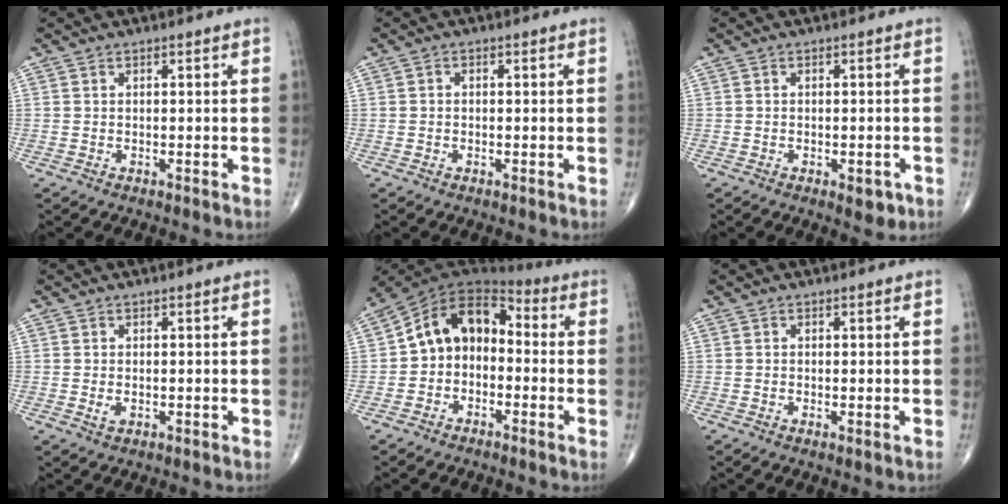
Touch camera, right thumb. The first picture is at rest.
{"total": 0.7, "force": [-0.1, 0.5, 0.4], "torque": [-0.001, 0.002, -0.006]}
{"total": 3.3, "force": [-1.4, 1.7, 2.5], "torque": [-0.019, 0.001, -0.012]}
{"total": 1.4, "force": [-0.2, 0.9, 1.1], "torque": [-0.018, -0.001, 0.000]}
{"total": 11.9, "force": [-0.9, 8.8, 7.9], "torque": [-0.103, 0.053, -0.035]}
{"total": 0.6, "force": [-0.1, 0.1, 0.6], "torque": [-0.012, -0.003, -0.002]}